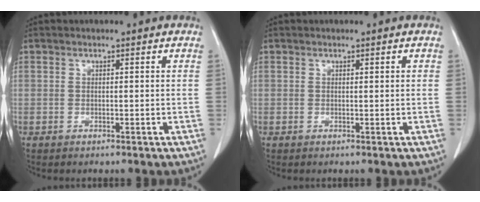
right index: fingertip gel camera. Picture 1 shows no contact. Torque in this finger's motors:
{"motor_torque": [0.00, -0.03, -0.01, -0.01]}